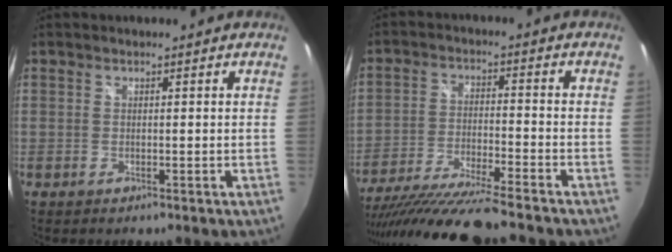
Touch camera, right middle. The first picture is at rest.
{"total": 15.6, "force": [-13.6, -0.1, 7.6], "torque": [-0.161, -0.041, -0.238]}